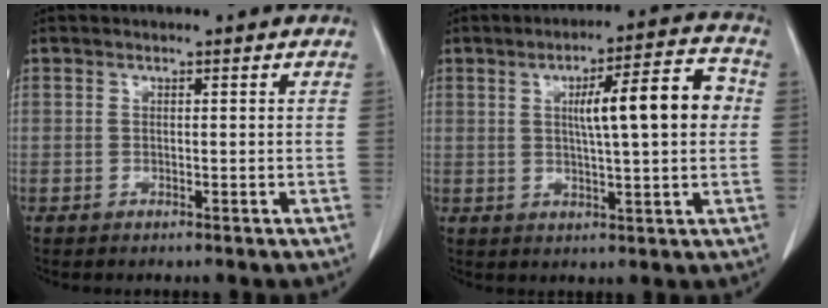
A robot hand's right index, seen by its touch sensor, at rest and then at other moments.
{"total": 11.2, "force": [1.6, 1.3, 11.0], "torque": [-0.159, 0.024, 0.024]}